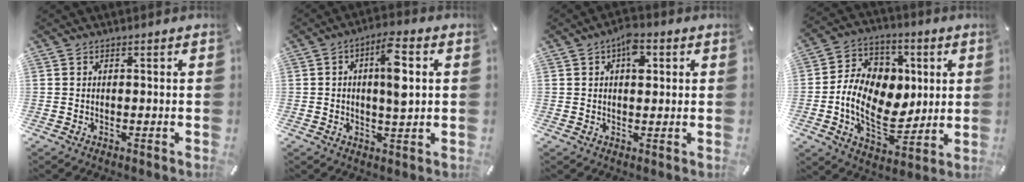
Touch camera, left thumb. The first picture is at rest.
{"total": 8.8, "force": [1.5, 2.9, 8.1], "torque": [-0.121, -0.001, 0.018]}
{"total": 5.5, "force": [1.7, 3.1, 4.1], "torque": [-0.045, -0.005, 0.022]}
{"total": 15.6, "force": [-0.7, 12.1, 9.9], "torque": [-0.193, -0.001, -0.008]}